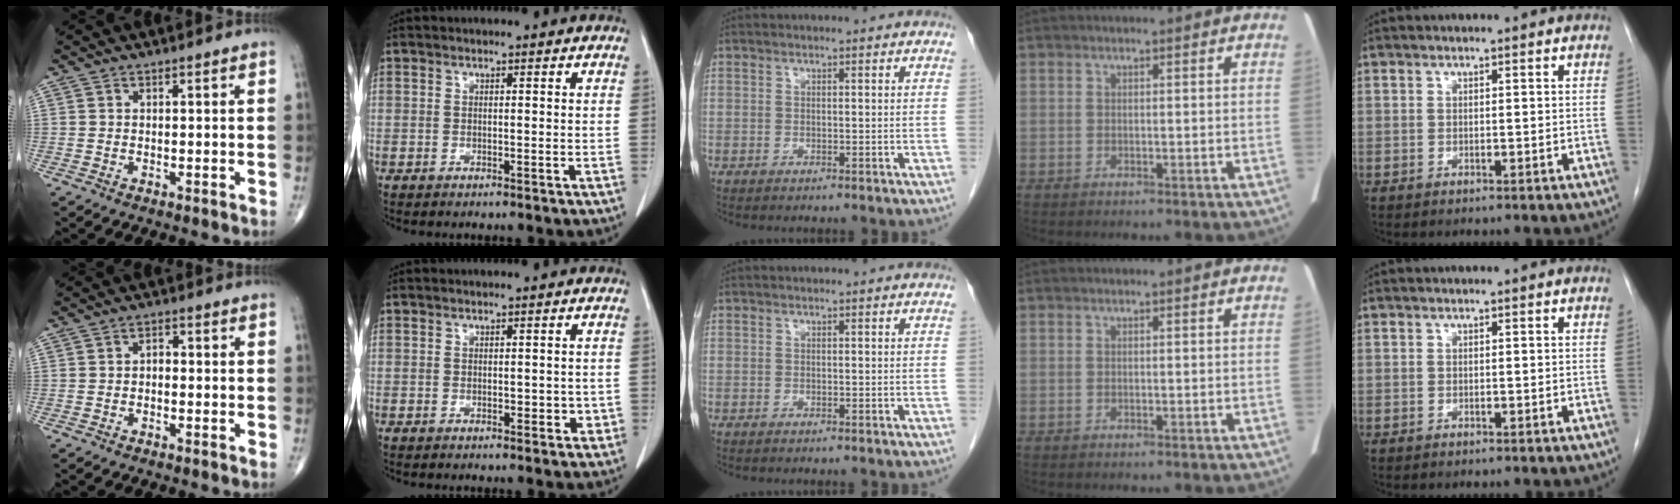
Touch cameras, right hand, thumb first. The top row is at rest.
{"thumb": {"total": 1.7, "force": [-0.4, 1.1, 1.2], "torque": [-0.006, 0.008, -0.013]}, "index": {"total": 2.0, "force": [-0.2, 1.4, 1.5], "torque": [-0.011, 0.004, 0.002]}}